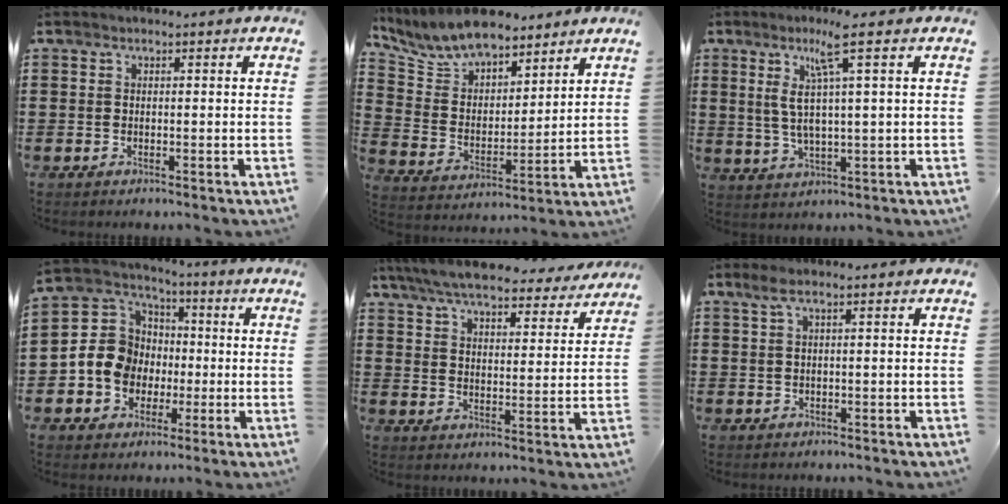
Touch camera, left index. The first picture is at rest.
{"total": 9.2, "force": [8.4, 2.7, 2.6], "torque": [-0.090, -0.036, 0.158]}
{"total": 7.5, "force": [3.3, 0.1, 6.8], "torque": [-0.153, -0.006, 0.049]}
{"total": 9.0, "force": [-1.1, 8.5, 2.6], "torque": [-0.104, 0.010, -0.023]}
{"total": 7.3, "force": [6.8, 0.7, 2.6], "torque": [-0.079, -0.035, 0.120]}
{"total": 1.6, "force": [0.3, 0.1, 1.5], "torque": [-0.029, -0.001, 0.006]}